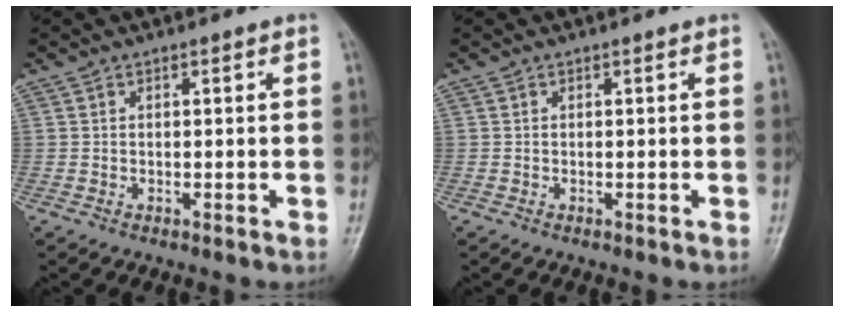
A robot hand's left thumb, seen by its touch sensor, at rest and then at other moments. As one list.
[{"total": 0.0}]